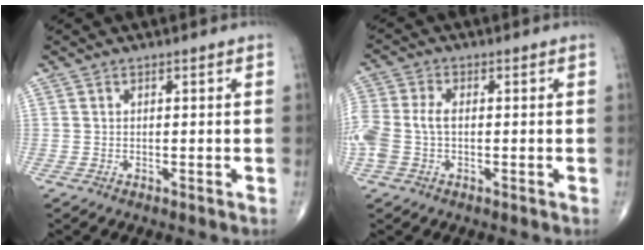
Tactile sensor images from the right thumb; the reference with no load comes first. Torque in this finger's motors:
{"motor_torque": [0.27, 0.09, 0.91, 0.02, 0.10]}